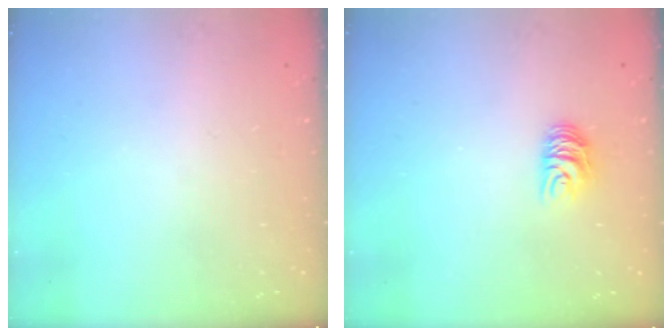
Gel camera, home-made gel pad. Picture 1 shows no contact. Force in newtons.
{"total": 6.2, "press": 6.2, "slide": 0.4}